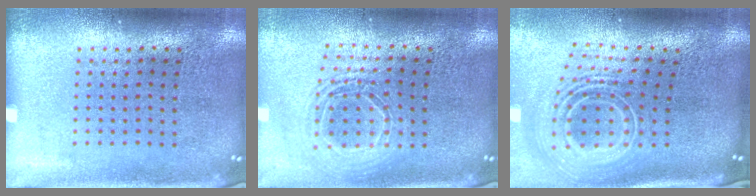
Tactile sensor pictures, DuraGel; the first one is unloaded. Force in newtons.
{"total": 1.7, "press": 1.4, "slide": 0.9}
{"total": 3.0, "press": 1.9, "slide": 2.3}